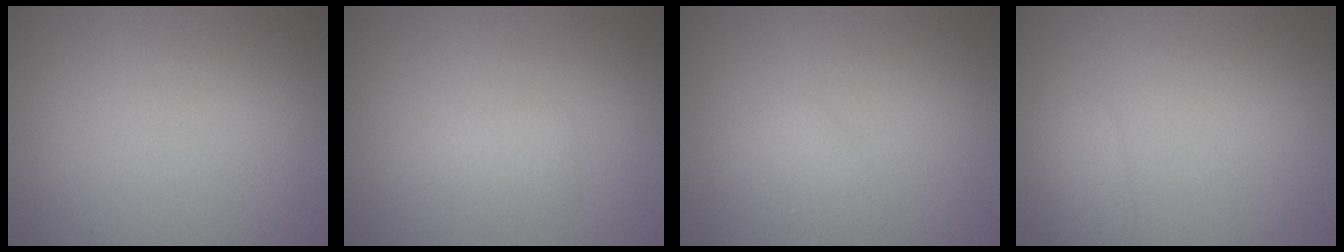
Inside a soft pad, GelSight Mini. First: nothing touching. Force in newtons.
{"total": 1.5, "press": 1.5, "slide": 0.1}
{"total": 1.3, "press": 1.3, "slide": 0.1}
{"total": 1.6, "press": 1.6, "slide": 0.1}